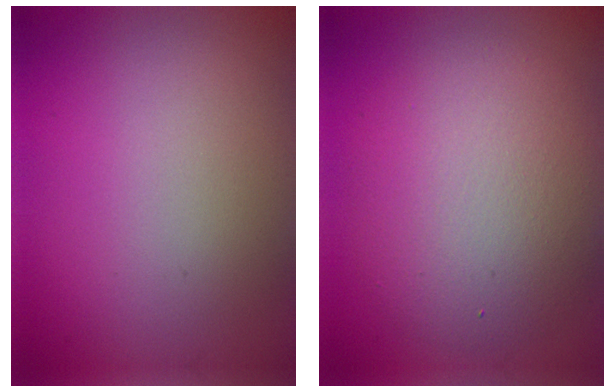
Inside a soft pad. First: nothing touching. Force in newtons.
{"total": 6.7, "press": 6.7, "slide": 0.9}